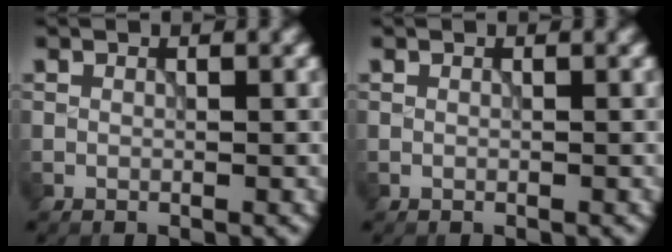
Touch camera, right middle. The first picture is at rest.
{"total": 0.0}